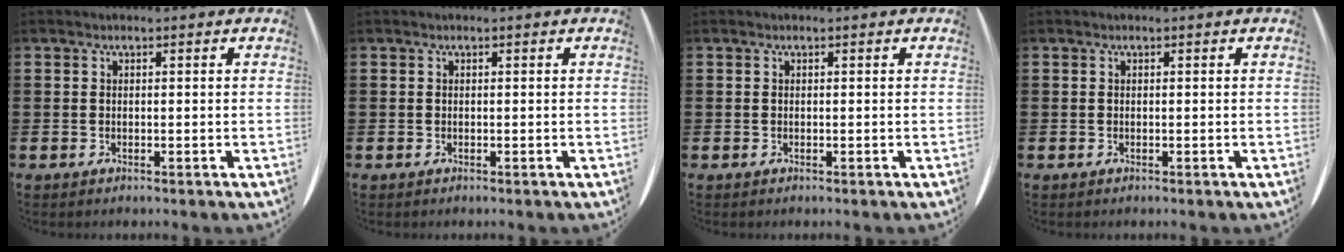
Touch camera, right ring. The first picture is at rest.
{"total": 0.0}
{"total": 0.0}
{"total": 0.0}